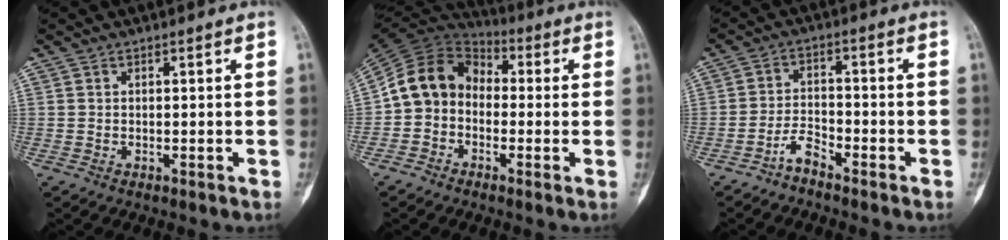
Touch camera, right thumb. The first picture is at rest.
{"total": 11.1, "force": [-1.0, 9.3, 6.0], "torque": [-0.092, 0.043, -0.037]}
{"total": 3.6, "force": [-3.1, 1.1, 1.5], "torque": [-0.028, 0.020, -0.062]}